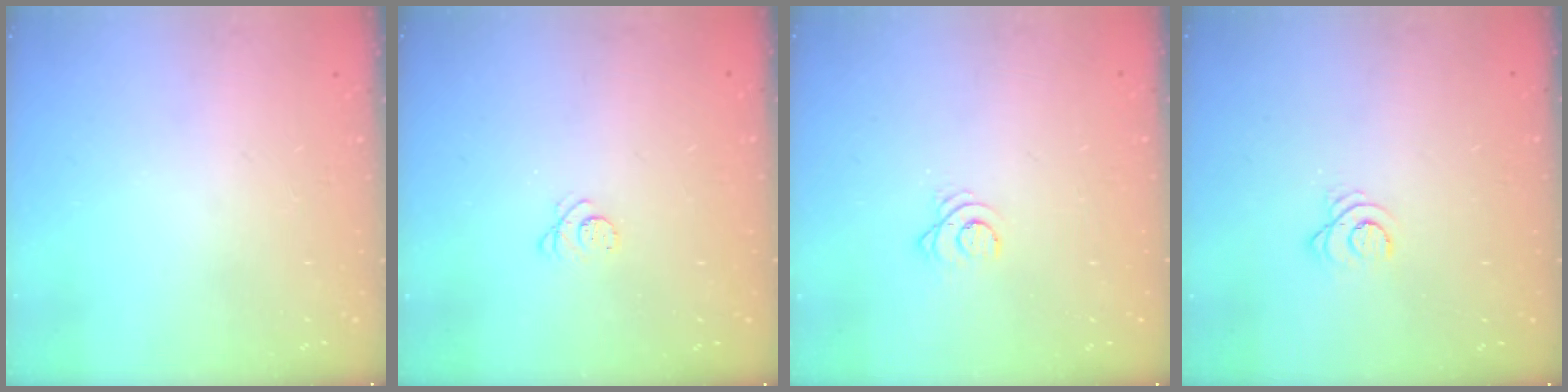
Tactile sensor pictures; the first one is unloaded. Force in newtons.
{"total": 2.8, "press": 2.8, "slide": 0.4}
{"total": 2.7, "press": 2.7, "slide": 0.3}
{"total": 3.2, "press": 3.1, "slide": 0.4}